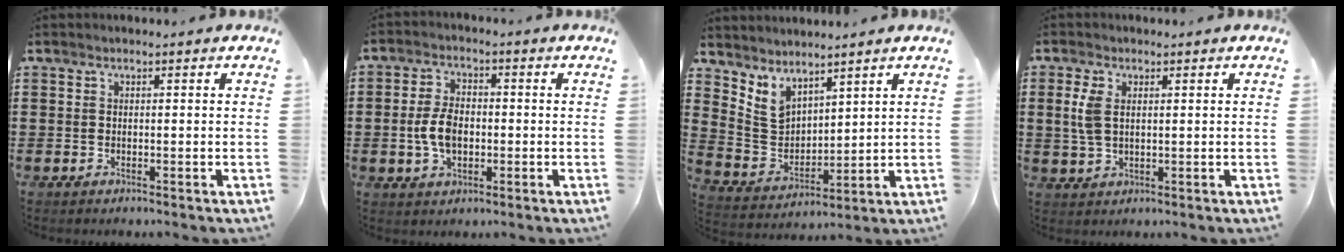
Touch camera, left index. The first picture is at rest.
{"total": 5.8, "force": [-0.8, 3.4, 4.6], "torque": [-0.113, 0.000, -0.022]}
{"total": 4.9, "force": [4.0, 2.8, 0.7], "torque": [-0.042, -0.017, 0.075]}
{"total": 3.7, "force": [0.7, 2.1, 3.0], "torque": [-0.081, 0.004, 0.007]}